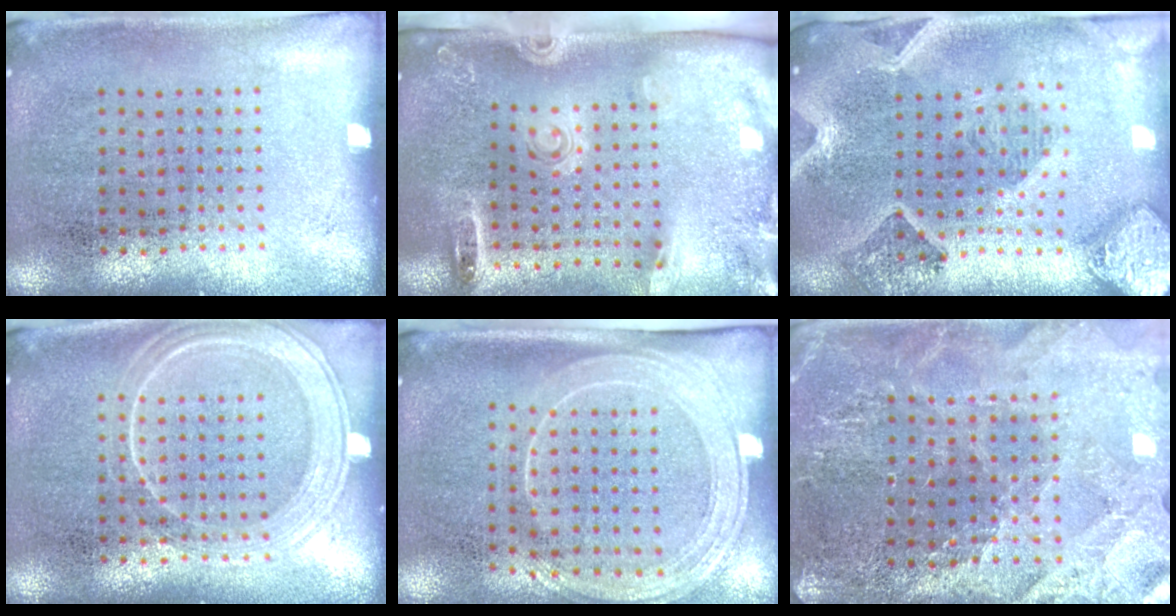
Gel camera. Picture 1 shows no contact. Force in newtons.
{"total": 2.8, "press": 1.9, "slide": 2.0}
{"total": 2.3, "press": 2.1, "slide": 1.0}
{"total": 2.8, "press": 2.8, "slide": 0.5}
{"total": 2.0, "press": 1.7, "slide": 1.1}
{"total": 3.0, "press": 2.9, "slide": 0.4}